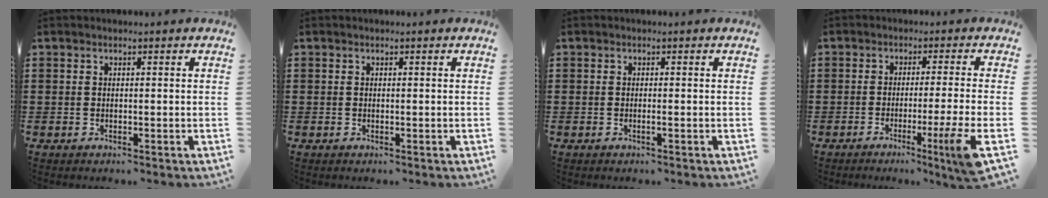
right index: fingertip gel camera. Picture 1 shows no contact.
{"total": 0.0}
{"total": 0.8, "force": [-0.3, -0.3, 0.7], "torque": [-0.012, -0.007, -0.004]}
{"total": 7.4, "force": [-3.1, -1.3, 6.5], "torque": [-0.105, -0.023, -0.054]}